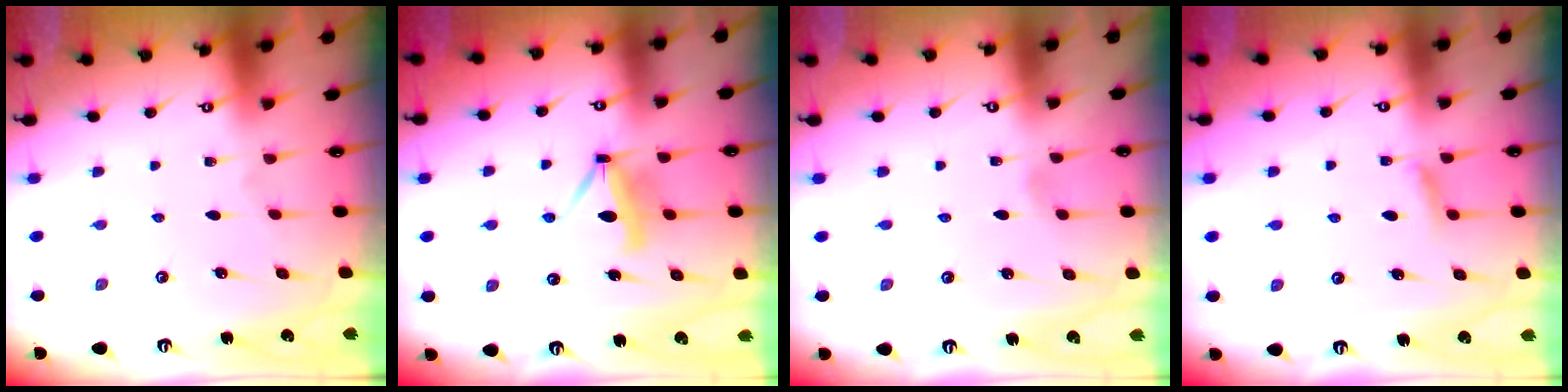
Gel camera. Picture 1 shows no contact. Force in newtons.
{"total": 10.4, "press": 10.4, "slide": 0.6}
{"total": 1.9, "press": 1.9, "slide": 0.2}
{"total": 6.6, "press": 6.6, "slide": 0.8}